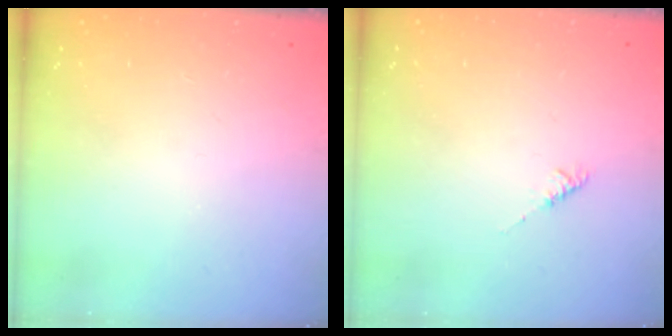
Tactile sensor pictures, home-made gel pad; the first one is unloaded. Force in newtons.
{"total": 2.0, "press": 1.9, "slide": 0.4}